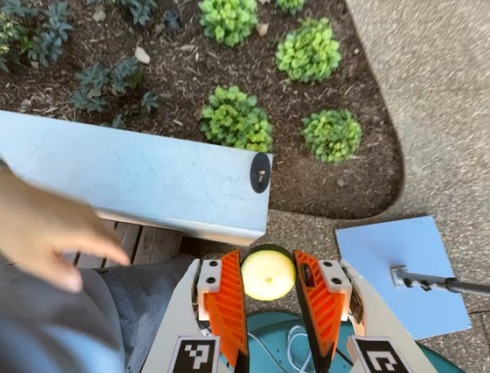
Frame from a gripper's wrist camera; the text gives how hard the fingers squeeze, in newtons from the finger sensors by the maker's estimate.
{"total": 10.2, "left": 11.2, "right": 9.3}